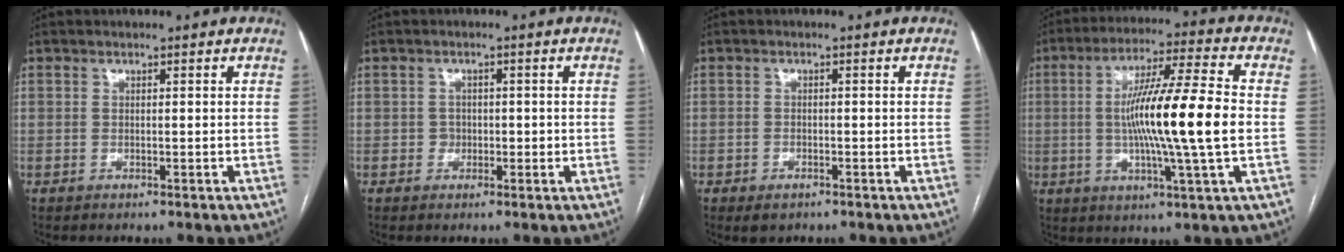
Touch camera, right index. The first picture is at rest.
{"total": 1.7, "force": [-0.4, 1.6, 0.5], "torque": [-0.004, 0.007, -0.004]}
{"total": 2.0, "force": [-1.3, 1.2, 1.0], "torque": [-0.020, -0.002, -0.009]}
{"total": 15.5, "force": [-0.6, -0.4, 15.5], "torque": [-0.271, 0.000, -0.016]}